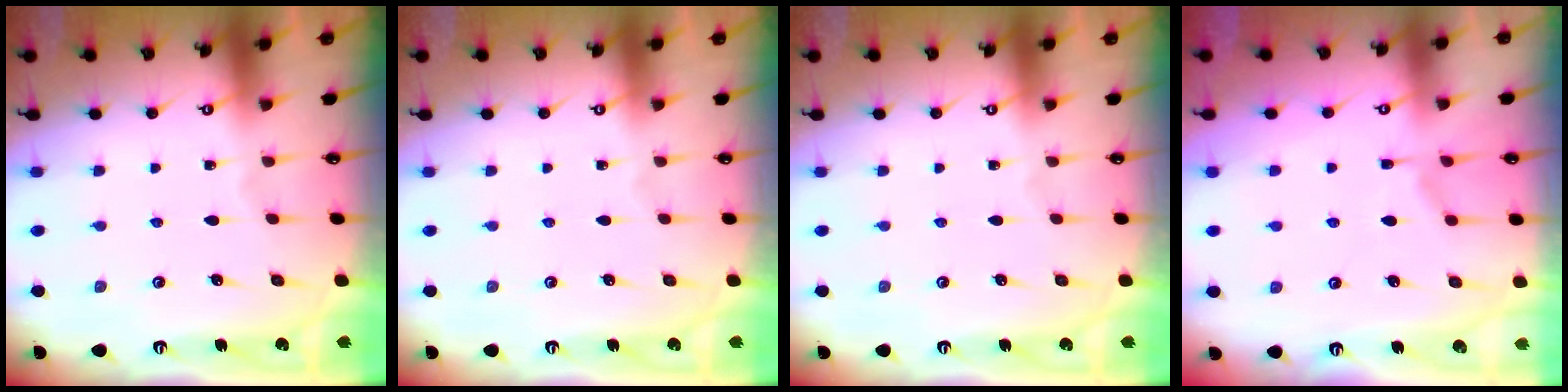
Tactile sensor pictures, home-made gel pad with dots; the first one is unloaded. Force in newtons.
{"total": 0.0}
{"total": 0.0}
{"total": 1.4, "press": 0.1, "slide": 1.4}